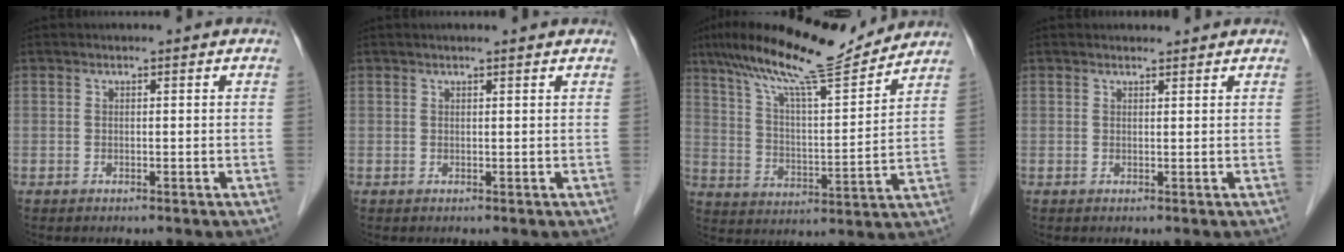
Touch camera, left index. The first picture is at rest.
{"total": 2.4, "force": [2.2, 0.0, 1.1], "torque": [-0.014, 0.013, 0.023]}
{"total": 16.0, "force": [13.8, 1.0, 7.9], "torque": [-0.140, 0.007, 0.226]}
{"total": 1.4, "force": [1.4, 0.3, 0.2], "torque": [-0.008, 0.003, 0.020]}